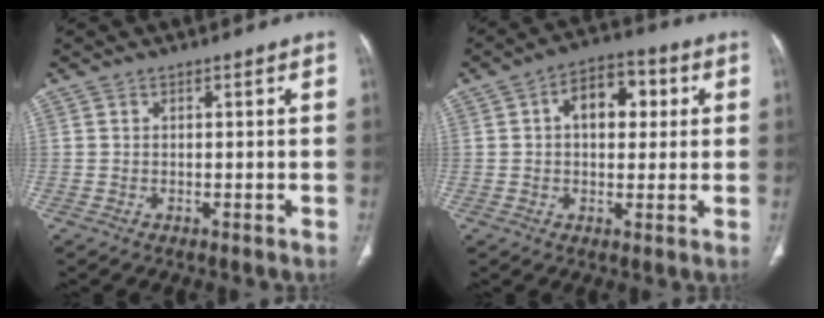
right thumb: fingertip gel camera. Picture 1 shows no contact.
{"total": 9.7, "force": [2.2, 6.0, 7.3], "torque": [-0.082, 0.017, 0.028]}